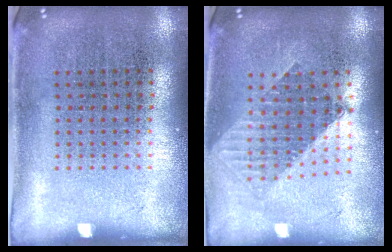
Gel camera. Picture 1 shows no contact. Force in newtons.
{"total": 1.6, "press": 1.3, "slide": 1.0}